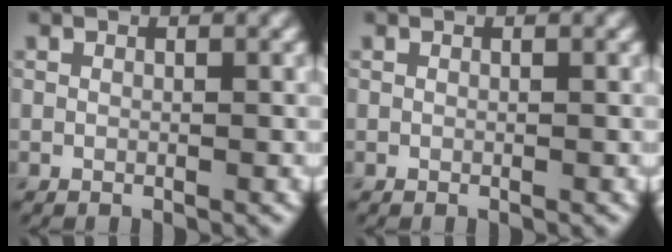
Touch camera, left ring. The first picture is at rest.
{"total": 0.0}